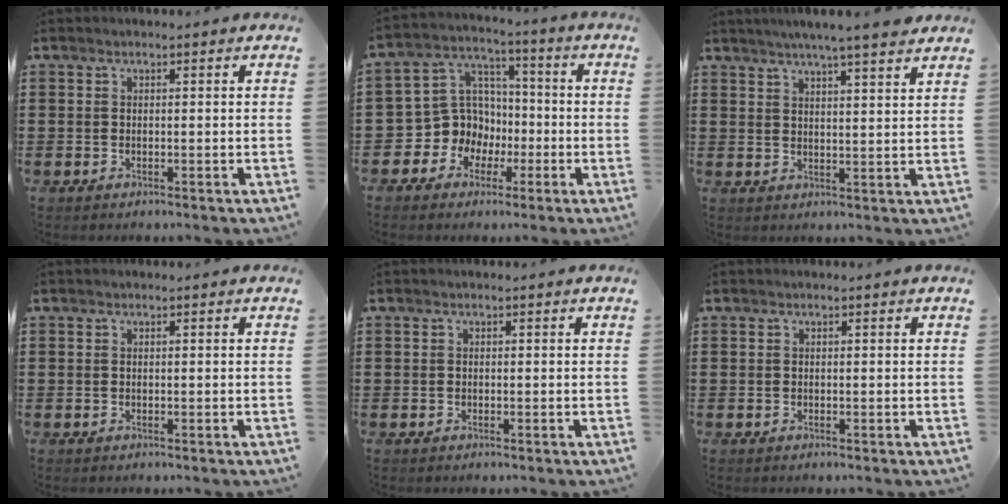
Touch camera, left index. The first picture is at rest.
{"total": 8.8, "force": [-1.7, 8.5, 1.7], "torque": [-0.088, 0.001, -0.031]}
{"total": 4.6, "force": [4.0, -0.5, 2.1], "torque": [-0.053, -0.011, 0.070]}
{"total": 0.0}
{"total": 0.0}
{"total": 0.0}